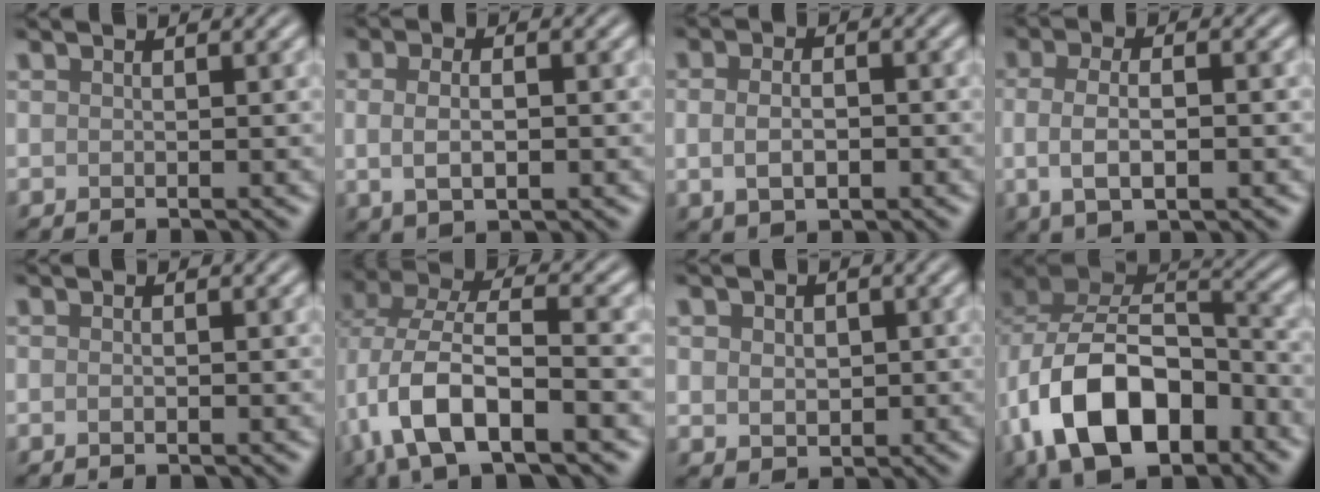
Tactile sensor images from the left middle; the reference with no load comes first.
{"total": 3.7, "force": [0.0, 2.0, 3.1], "torque": [-0.051, -0.004, 0.002]}
{"total": 3.5, "force": [-0.4, 2.3, 2.7], "torque": [-0.042, 0.001, -0.004]}
{"total": 4.6, "force": [-0.4, 1.9, 4.1], "torque": [-0.084, -0.008, 0.000]}
{"total": 0.8, "force": [-0.2, 0.4, 0.6], "torque": [-0.007, -0.003, -0.005]}
{"total": 10.4, "force": [-2.7, 5.1, 8.7], "torque": [-0.176, 0.000, -0.051]}
{"total": 2.8, "force": [0.4, 2.3, 1.5], "torque": [-0.023, 0.003, 0.002]}
{"total": 12.7, "force": [-4.3, 7.9, 8.9], "torque": [-0.162, -0.005, -0.075]}